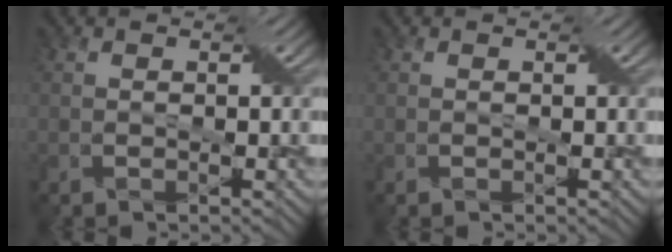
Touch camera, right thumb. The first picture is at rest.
{"total": 0.0}